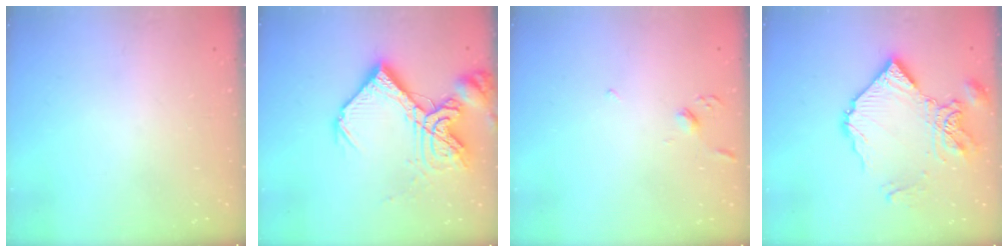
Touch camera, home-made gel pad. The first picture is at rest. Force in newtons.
{"total": 20.5, "press": 20.4, "slide": 2.5}
{"total": 2.9, "press": 2.8, "slide": 0.7}
{"total": 13.9, "press": 13.8, "slide": 1.6}